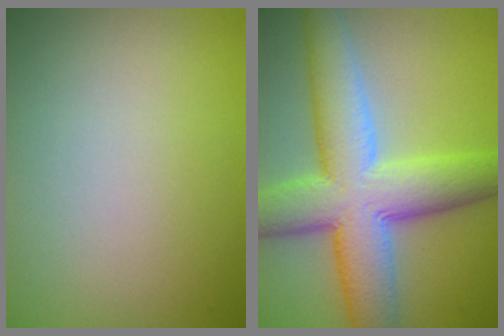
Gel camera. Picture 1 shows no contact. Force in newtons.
{"total": 10.6, "press": 10.6, "slide": 0.7}